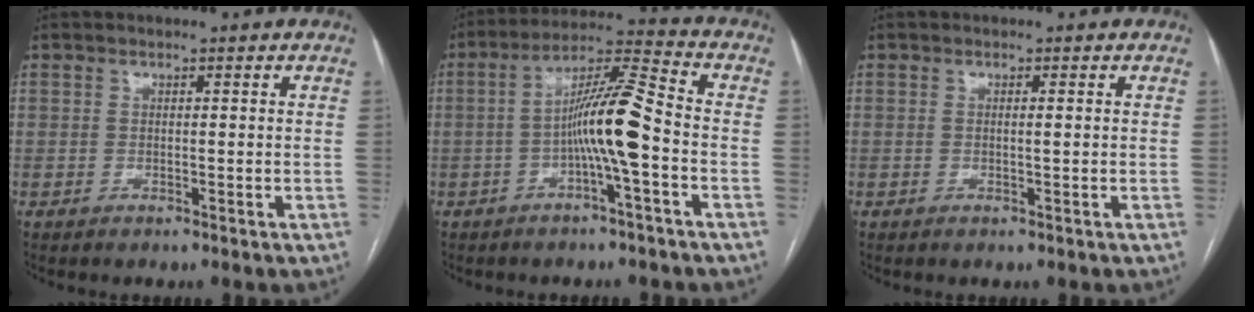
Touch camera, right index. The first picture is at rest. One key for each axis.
{"total": 10.0, "fx": -2.4, "fy": 0.0, "fz": 9.7, "tx": -0.180, "ty": 0.021, "tz": -0.044}
{"total": 0.6, "fx": 0.1, "fy": -0.1, "fz": 0.6, "tx": -0.011, "ty": 0.001, "tz": 0.003}